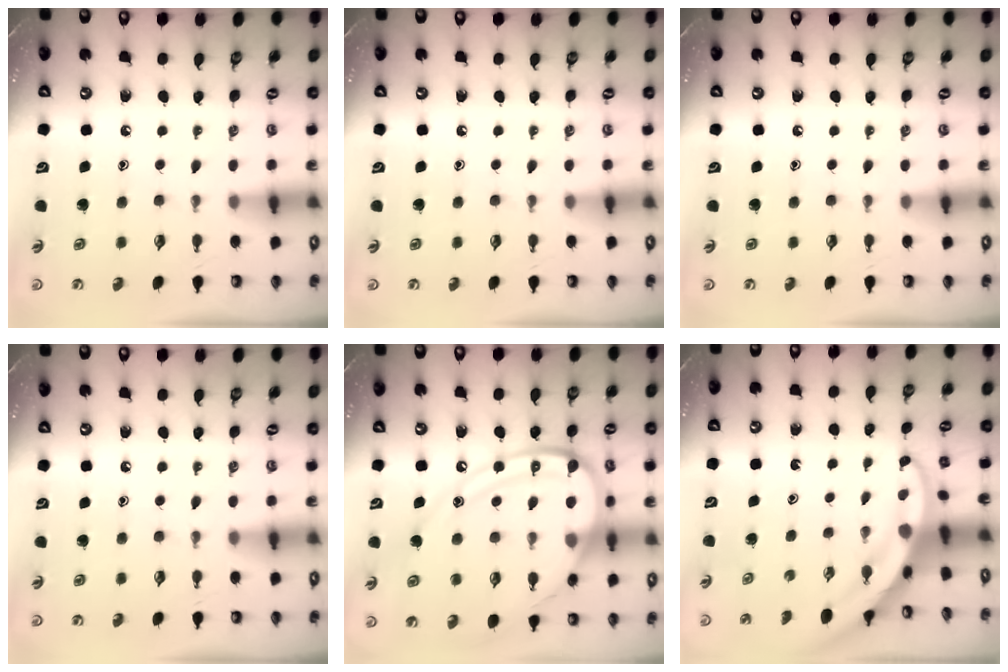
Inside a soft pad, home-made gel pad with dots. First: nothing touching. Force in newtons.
{"total": 0.0}
{"total": 0.0}
{"total": 0.0}
{"total": 18.4, "press": 18.3, "slide": 1.9}
{"total": 3.2, "press": 3.2, "slide": 0.3}